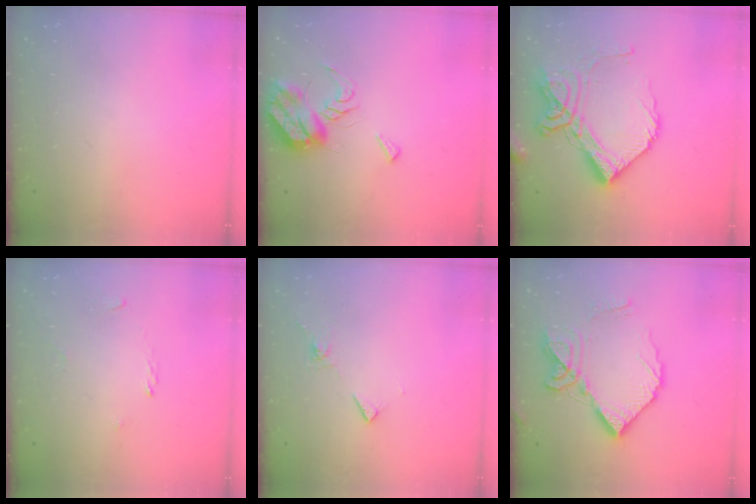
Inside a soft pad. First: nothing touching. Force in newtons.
{"total": 8.6, "press": 8.6, "slide": 0.7}
{"total": 19.0, "press": 18.9, "slide": 2.4}
{"total": 1.1, "press": 0.9, "slide": 0.5}
{"total": 6.1, "press": 6.0, "slide": 1.0}
{"total": 15.8, "press": 15.7, "slide": 1.9}